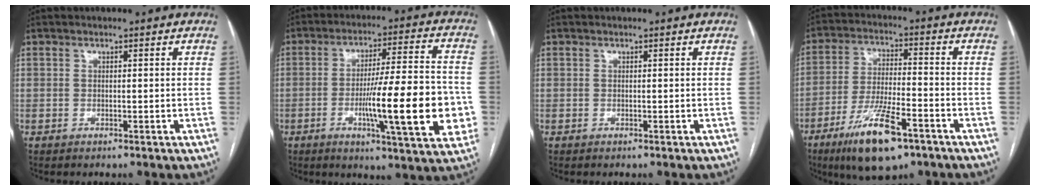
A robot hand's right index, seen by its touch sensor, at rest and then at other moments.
{"total": 17.6, "force": [-4.0, 1.9, 17.1], "torque": [-0.239, 0.000, -0.056]}
{"total": 0.0}
{"total": 13.1, "force": [-7.7, 3.0, 10.2], "torque": [-0.196, -0.018, -0.130]}